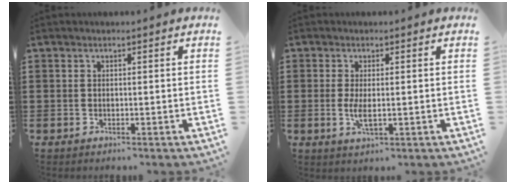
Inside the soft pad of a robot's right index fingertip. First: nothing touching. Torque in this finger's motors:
{"motor_torque": [1.72, 0.41, 0.43, 0.13]}